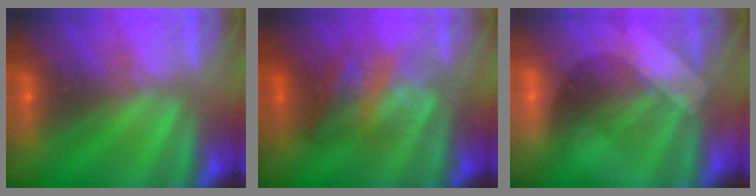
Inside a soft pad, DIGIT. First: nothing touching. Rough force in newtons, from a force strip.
{"total": 3.7}
{"total": 2.9}